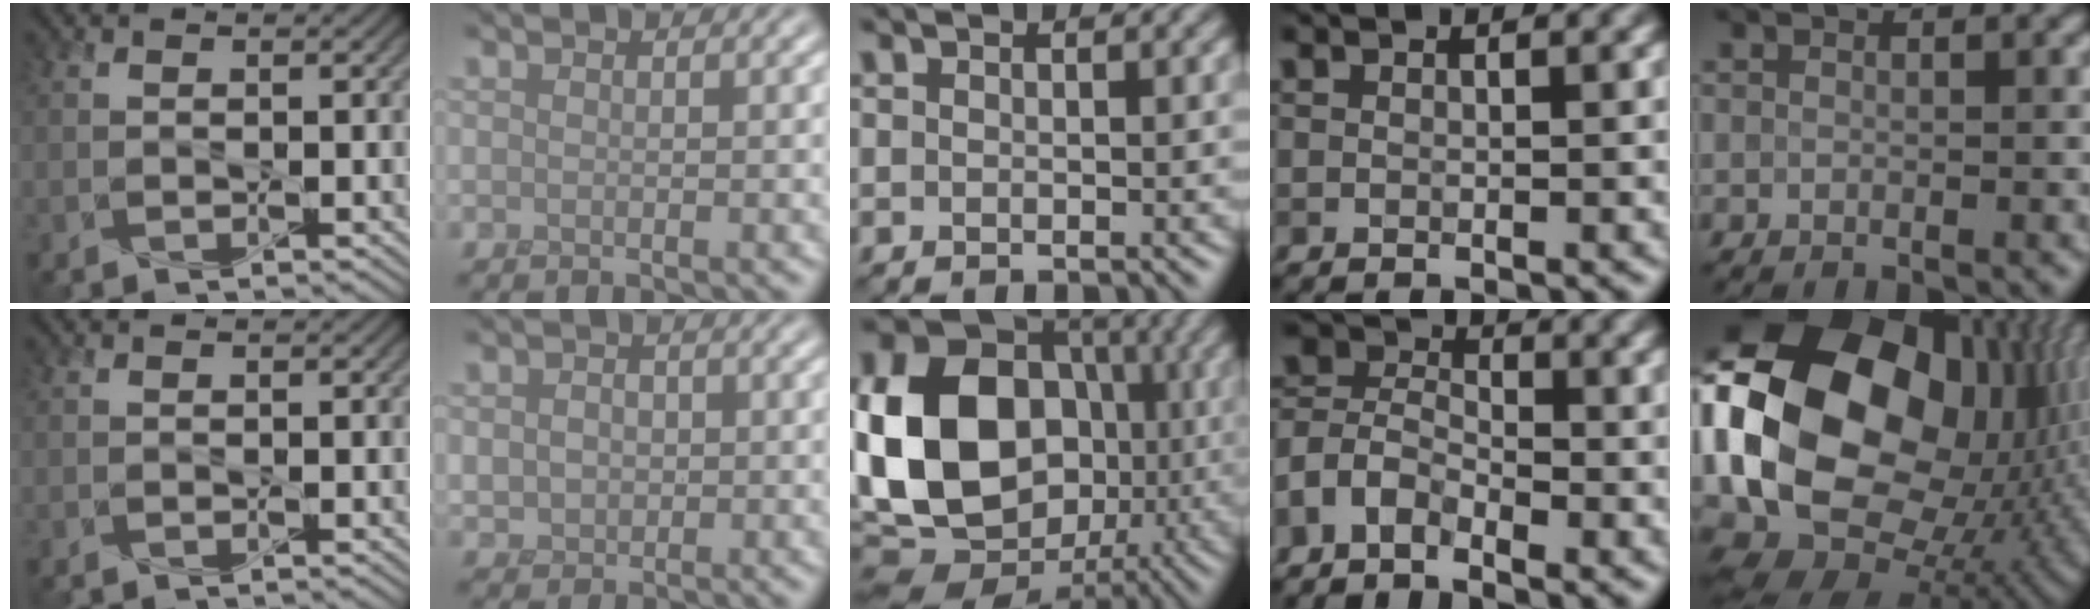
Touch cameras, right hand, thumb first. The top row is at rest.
{"index": {"total": 3.4, "force": [0.0, 2.9, 1.8], "torque": [-0.027, 0.000, -0.006]}, "middle": {"total": 18.7, "force": [-1.1, 14.6, 11.7], "torque": [-0.253, 0.001, -0.019]}, "ring": {"total": 4.2, "force": [-2.4, 2.5, 2.3], "torque": [-0.046, 0.003, -0.063]}, "little": {"total": 22.7, "force": [1.9, 16.8, 15.1], "torque": [-0.322, -0.011, 0.031]}}